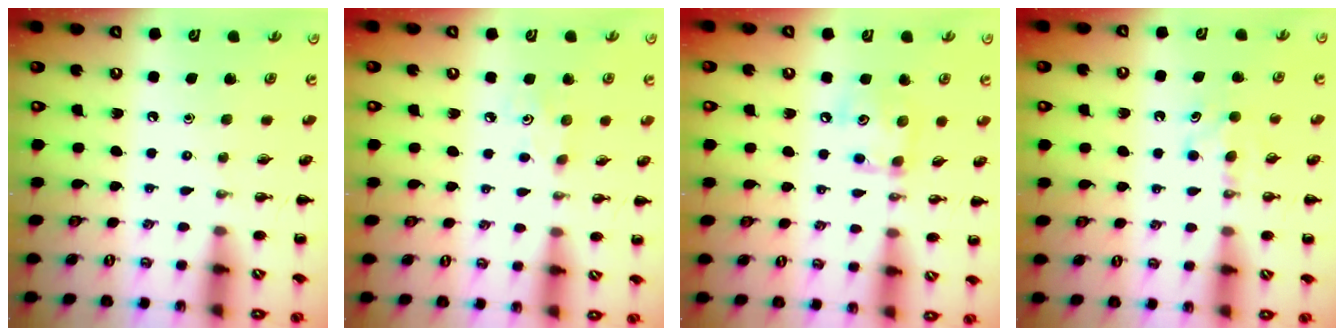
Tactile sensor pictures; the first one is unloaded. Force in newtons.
{"total": 2.6, "press": 2.5, "slide": 0.8}
{"total": 8.3, "press": 8.3, "slide": 0.3}
{"total": 4.6, "press": 4.5, "slide": 1.2}